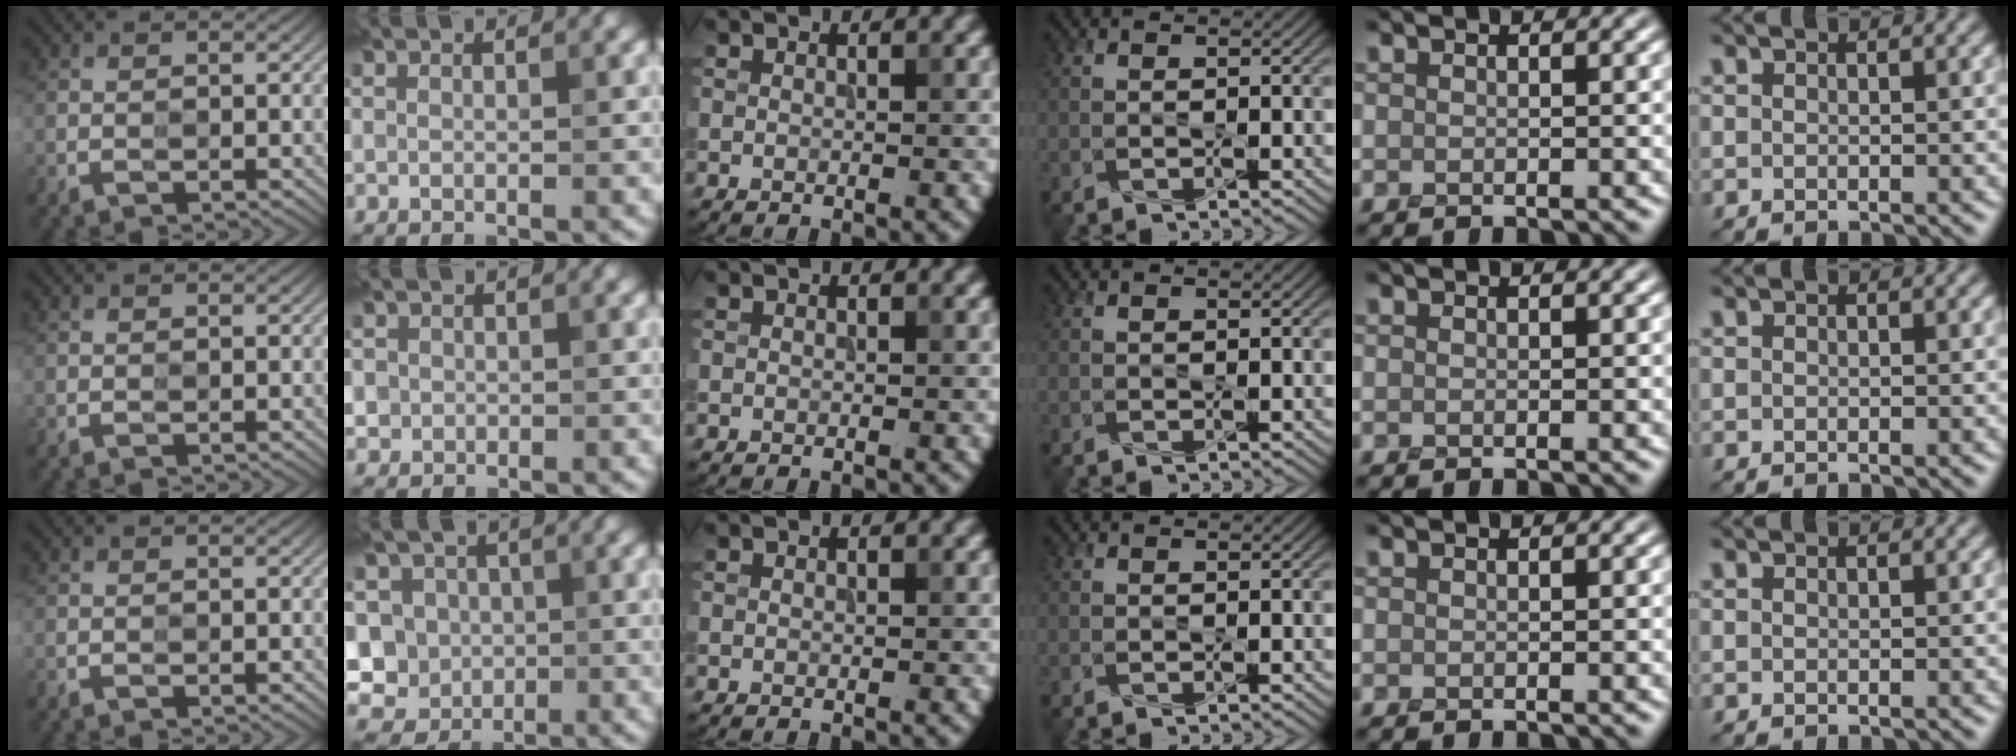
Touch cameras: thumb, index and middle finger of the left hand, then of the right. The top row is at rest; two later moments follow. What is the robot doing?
{"motion": "press", "object": "toy piano key"}